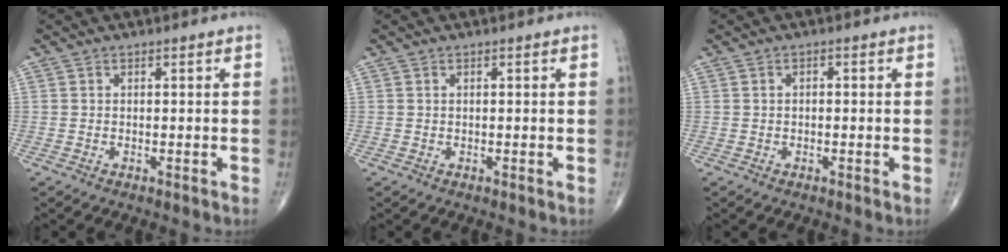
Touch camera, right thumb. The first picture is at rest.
{"total": 0.0}
{"total": 0.8, "force": [0.0, 0.5, 0.6], "torque": [-0.008, 0.004, -0.002]}